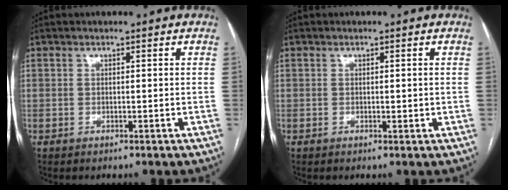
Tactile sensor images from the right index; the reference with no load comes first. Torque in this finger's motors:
{"motor_torque": [-0.13, 0.26, -0.04, -0.01]}